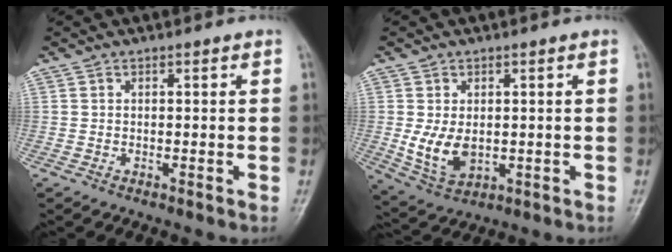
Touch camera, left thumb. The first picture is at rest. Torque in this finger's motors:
{"motor_torque": [0.96, 1.15, 0.87, -0.12, 0.04]}